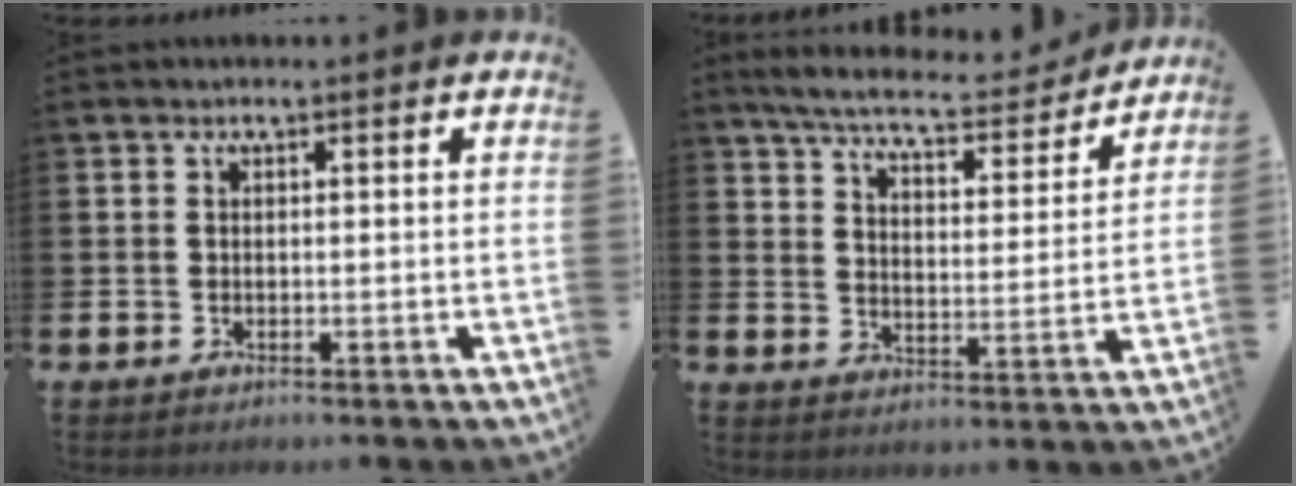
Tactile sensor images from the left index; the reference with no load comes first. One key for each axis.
{"total": 6.8, "fx": 6.4, "fy": 0.8, "fz": 2.2, "tx": -0.068, "ty": -0.044, "tz": 0.107}